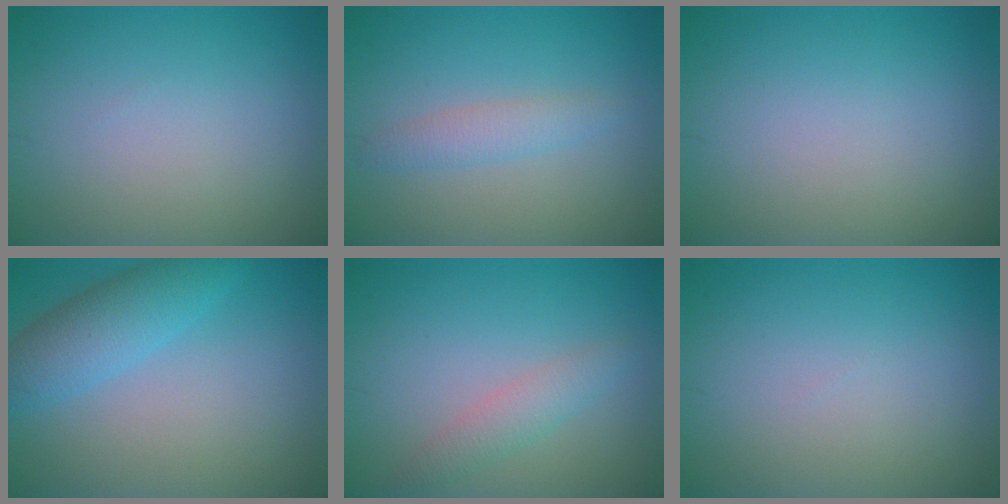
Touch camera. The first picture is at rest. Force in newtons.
{"total": 2.0, "press": 2.0, "slide": 0.0}
{"total": 0.0}
{"total": 4.4, "press": 4.4, "slide": 0.1}
{"total": 2.0, "press": 2.0, "slide": 0.1}
{"total": 0.0}